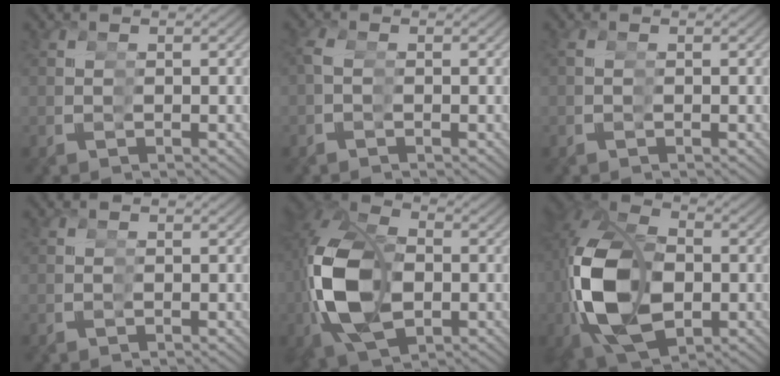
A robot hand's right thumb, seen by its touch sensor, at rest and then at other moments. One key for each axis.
{"total": 1.1, "fx": -0.9, "fy": 0.6, "fz": 0.0, "tx": -0.018, "ty": -0.006, "tz": -0.015}
{"total": 0.6, "fx": -0.6, "fy": -0.1, "fz": 0.0, "tx": -0.004, "ty": -0.001, "tz": -0.009}
{"total": 0.0}
{"total": 13.5, "fx": -1.6, "fy": 9.9, "fz": 9.1, "tx": -0.240, "ty": -0.044, "tz": -0.001}
{"total": 15.8, "fx": -2.0, "fy": 11.2, "fz": 10.9, "tx": -0.265, "ty": -0.049, "tz": -0.003}